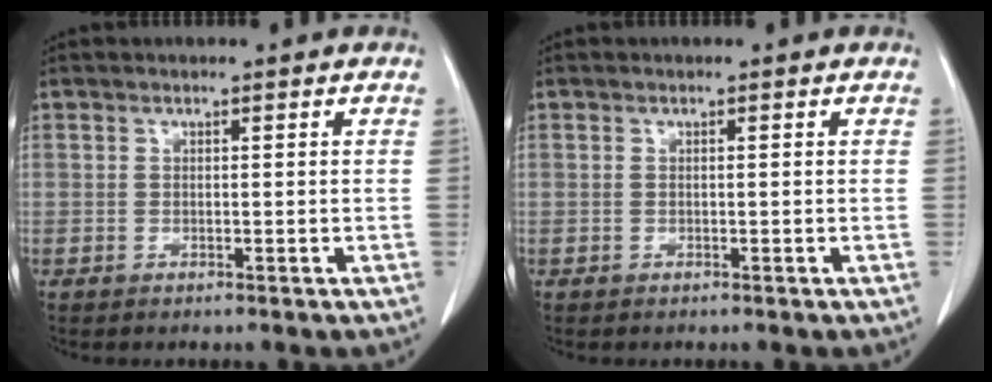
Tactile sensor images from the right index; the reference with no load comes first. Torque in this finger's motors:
{"motor_torque": [0.10, -0.03, -0.02, 0.01]}